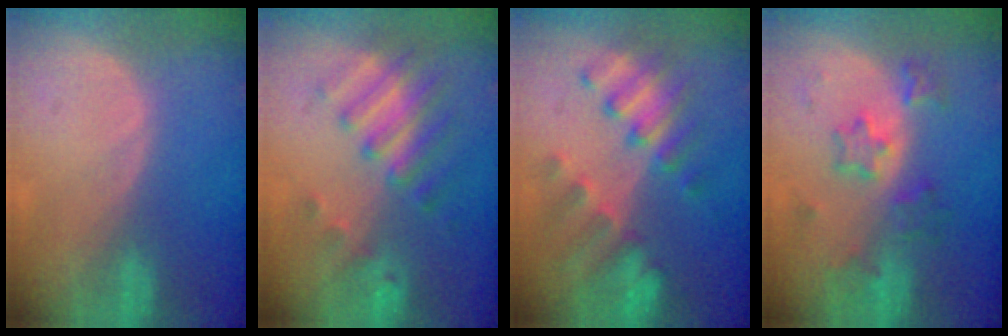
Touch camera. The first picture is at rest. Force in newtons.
{"total": 8.1, "press": 7.1, "slide": 4.0}
{"total": 8.4, "press": 8.2, "slide": 2.1}
{"total": 6.0, "press": 6.0, "slide": 0.6}